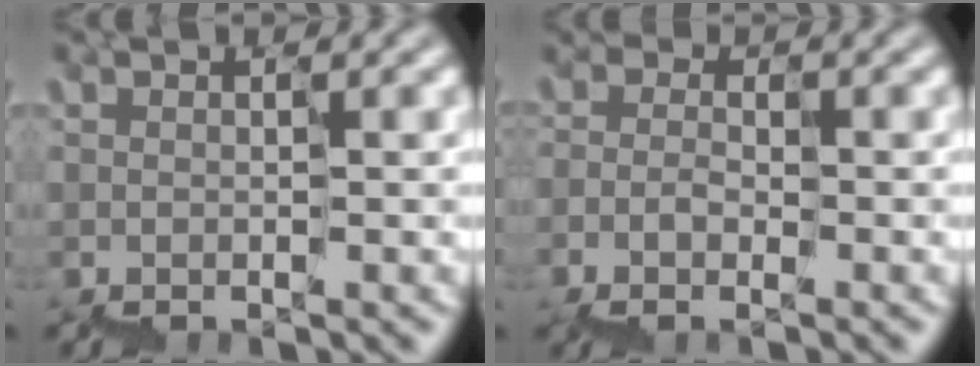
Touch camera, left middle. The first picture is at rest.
{"total": 1.1, "force": [-1.0, 0.4, 0.0], "torque": [-0.008, 0.004, -0.016]}